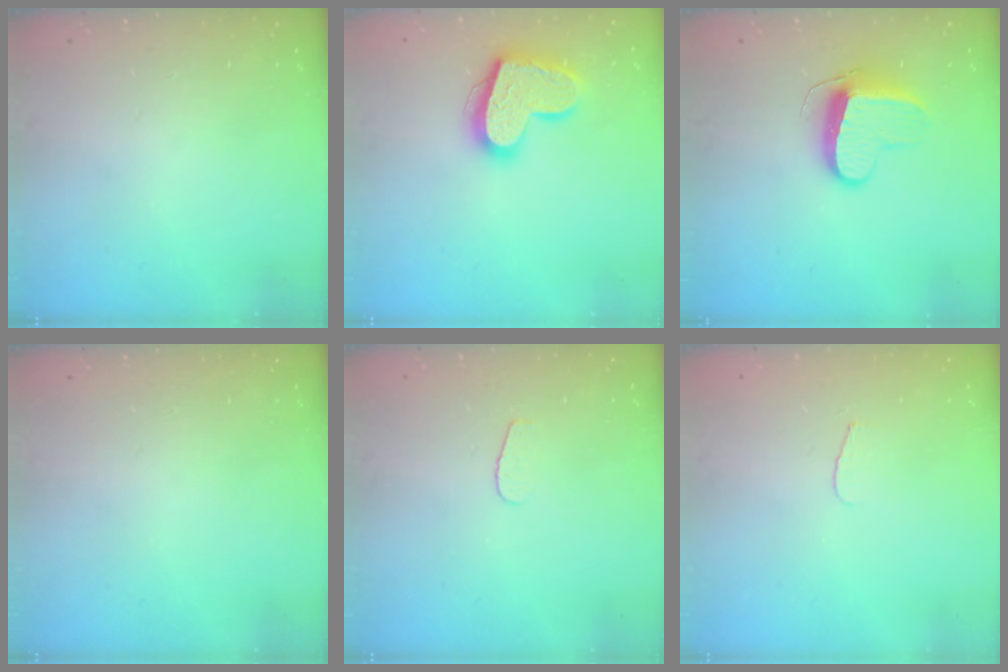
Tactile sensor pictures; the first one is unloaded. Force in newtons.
{"total": 17.6, "press": 17.6, "slide": 1.4}
{"total": 10.3, "press": 10.3, "slide": 0.4}
{"total": 0.0}
{"total": 3.7, "press": 3.6, "slide": 0.4}
{"total": 3.3, "press": 3.3, "slide": 0.4}